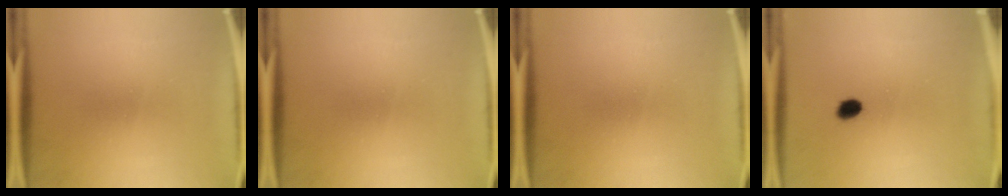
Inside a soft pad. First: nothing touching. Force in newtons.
{"total": 0.0}
{"total": 0.0}
{"total": 2.6}